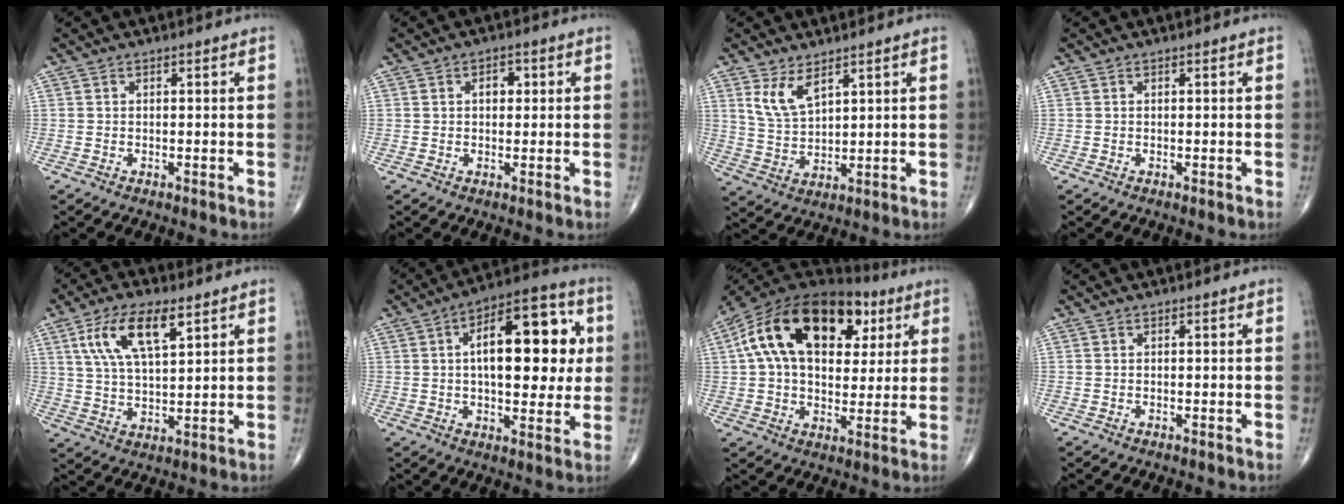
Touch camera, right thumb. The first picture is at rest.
{"total": 2.6, "force": [0.6, 1.8, 1.8], "torque": [-0.015, 0.003, 0.005]}
{"total": 6.2, "force": [3.7, 2.8, 4.2], "torque": [-0.076, -0.026, 0.081]}
{"total": 0.0}
{"total": 11.8, "force": [5.4, 4.7, 9.4], "torque": [-0.175, -0.011, 0.104]}
{"total": 19.6, "force": [3.3, 9.1, 17.0], "torque": [-0.213, 0.014, 0.041]}
{"total": 24.8, "force": [8.2, 14.7, 18.2], "torque": [-0.303, 0.029, 0.130]}
{"total": 0.0}